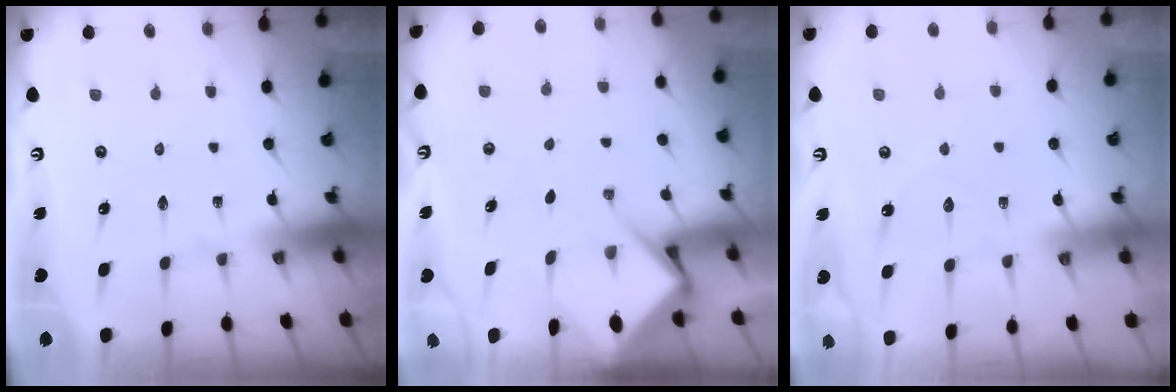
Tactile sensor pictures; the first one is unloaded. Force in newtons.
{"total": 6.9, "press": 6.8, "slide": 0.8}
{"total": 3.0, "press": 3.0, "slide": 0.3}